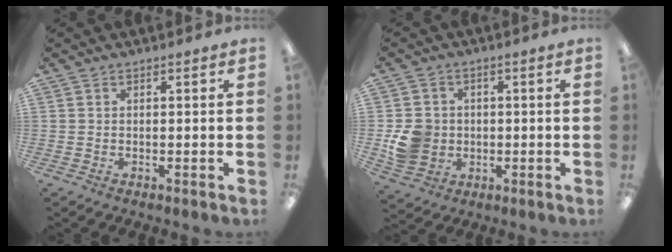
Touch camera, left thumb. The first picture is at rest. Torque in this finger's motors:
{"motor_torque": [-0.01, 0.13, 0.33, -0.34, 0.07]}